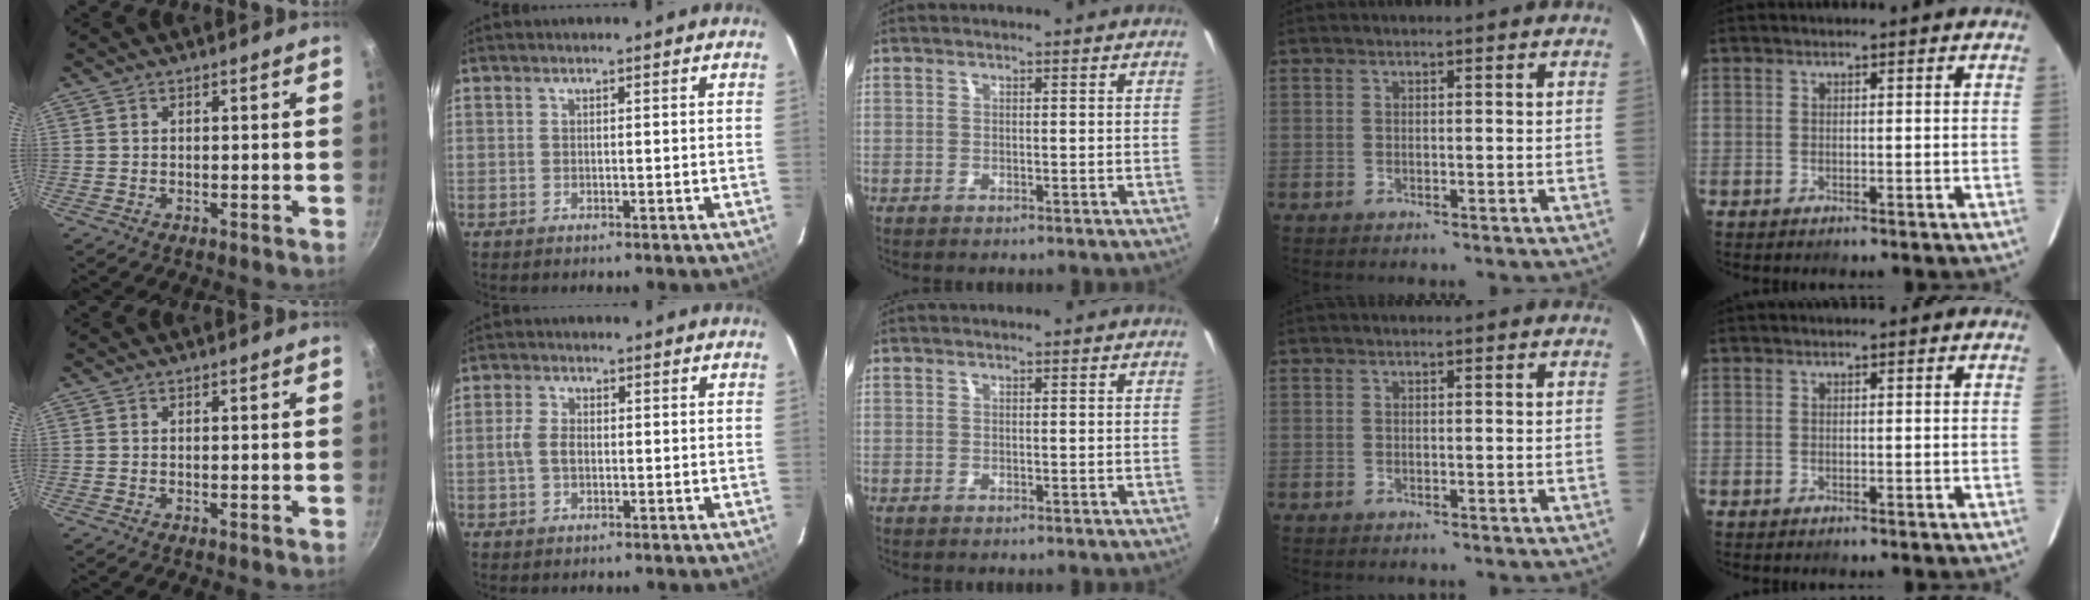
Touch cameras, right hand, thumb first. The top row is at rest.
{"index": {"total": 3.4, "force": [-0.5, 2.1, 2.7], "torque": [-0.058, 0.008, -0.008]}}